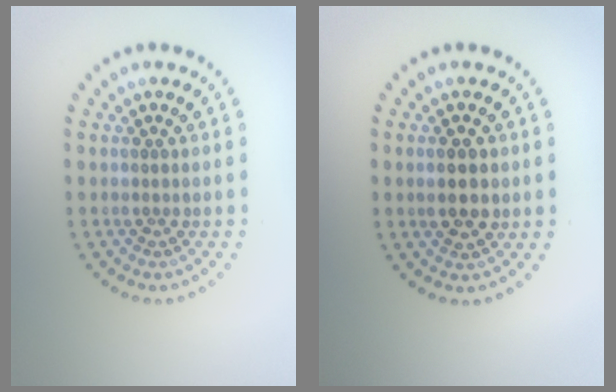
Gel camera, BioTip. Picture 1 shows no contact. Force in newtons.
{"total": 2.8, "press": 2.8, "slide": 0.2}